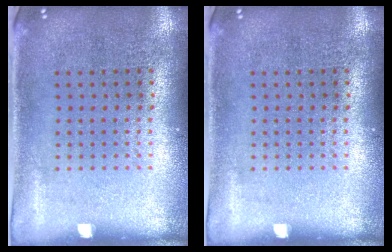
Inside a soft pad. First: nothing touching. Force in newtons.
{"total": 0.0}